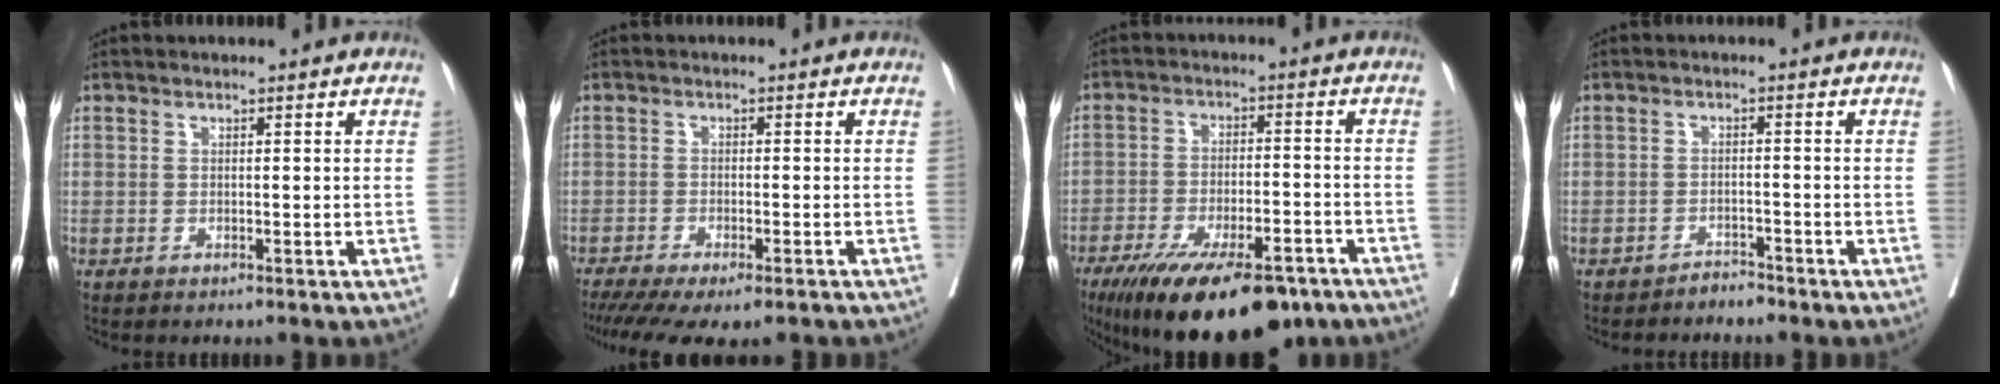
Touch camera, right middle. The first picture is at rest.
{"total": 12.9, "force": [-10.5, 2.6, 7.0], "torque": [-0.130, -0.026, -0.151]}
{"total": 18.0, "force": [-13.0, 5.3, 11.2], "torque": [-0.168, -0.016, -0.201]}
{"total": 1.7, "force": [-1.6, 0.3, -0.1], "torque": [-0.001, -0.003, -0.027]}